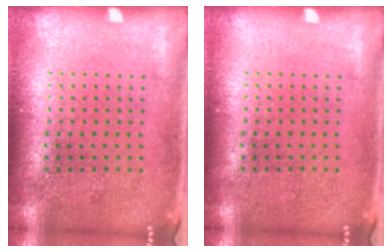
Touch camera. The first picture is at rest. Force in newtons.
{"total": 0.0}